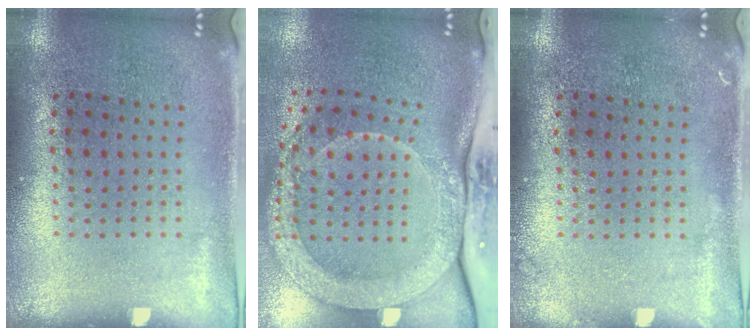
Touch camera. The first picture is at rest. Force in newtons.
{"total": 3.0, "press": 2.2, "slide": 2.0}
{"total": 0.5, "press": 0.5, "slide": 0.1}